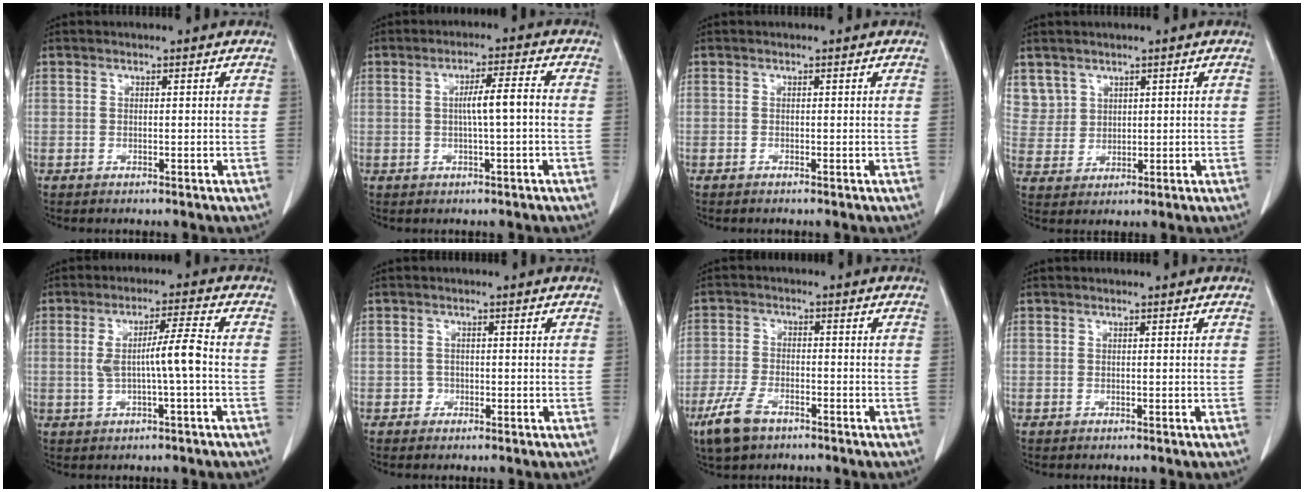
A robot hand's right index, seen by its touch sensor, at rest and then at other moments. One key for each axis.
{"total": 4.5, "fx": -0.2, "fy": 0.1, "fz": 4.5, "tx": -0.078, "ty": 0.008, "tz": -0.003}
{"total": 0.0}
{"total": 4.8, "fx": 3.0, "fy": 3.8, "fz": -0.1, "tx": 0.009, "ty": 0.002, "tz": 0.066}
{"total": 6.3, "fx": -0.5, "fy": -0.2, "fz": 6.3, "tx": -0.117, "ty": 0.009, "tz": -0.006}
{"total": 1.5, "fx": -0.5, "fy": 1.3, "fz": -0.2, "tx": 0.009, "ty": 0.009, "tz": -0.014}
{"total": 6.7, "fx": -4.3, "fy": 3.2, "fz": 4.0, "tx": -0.094, "ty": -0.006, "tz": -0.077}
{"total": 0.0}